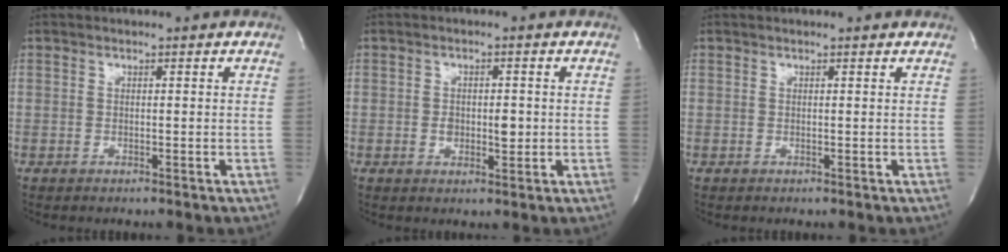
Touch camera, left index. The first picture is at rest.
{"total": 3.4, "force": [-0.3, 2.0, 2.7], "torque": [-0.041, 0.000, 0.002]}
{"total": 1.4, "force": [1.4, 0.1, 0.4], "torque": [-0.014, 0.011, 0.014]}